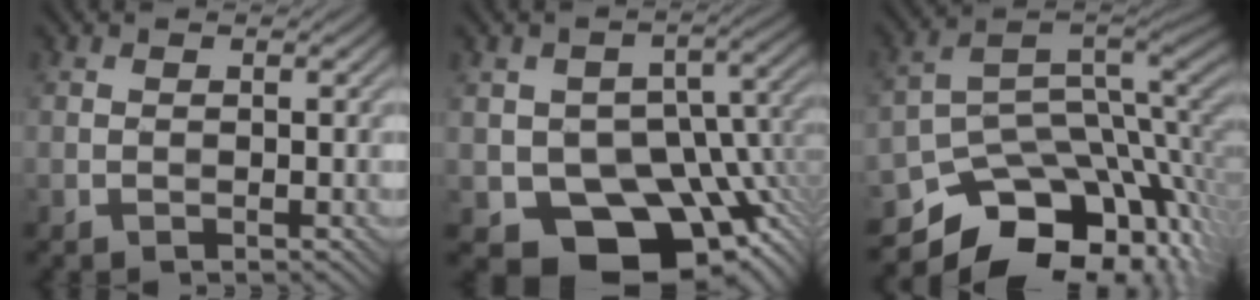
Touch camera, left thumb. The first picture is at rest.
{"total": 14.8, "force": [-6.7, 9.4, 9.2], "torque": [-0.128, -0.024, -0.105]}
{"total": 14.6, "force": [-8.5, 8.0, 8.8], "torque": [-0.169, -0.027, -0.125]}